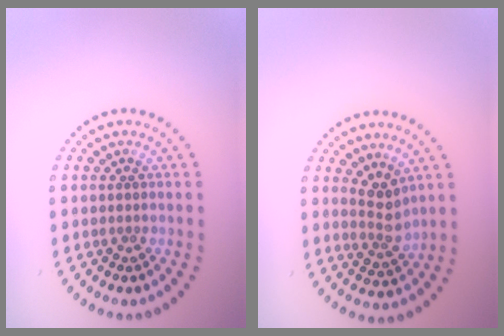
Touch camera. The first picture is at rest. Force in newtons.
{"total": 2.5, "press": 2.0, "slide": 1.6}